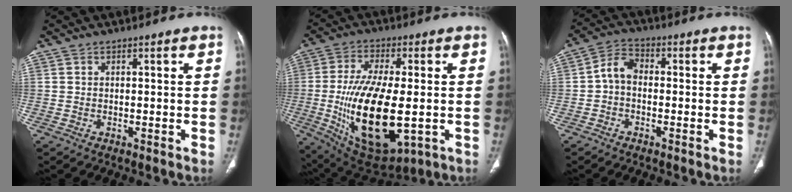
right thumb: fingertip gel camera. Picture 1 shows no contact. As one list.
[{"total": 21.1, "force": [-3.0, 9.2, 18.7], "torque": [-0.348, -0.020, -0.027]}, {"total": 5.1, "force": [-0.6, 3.5, 3.6], "torque": [-0.057, 0.018, -0.025]}]